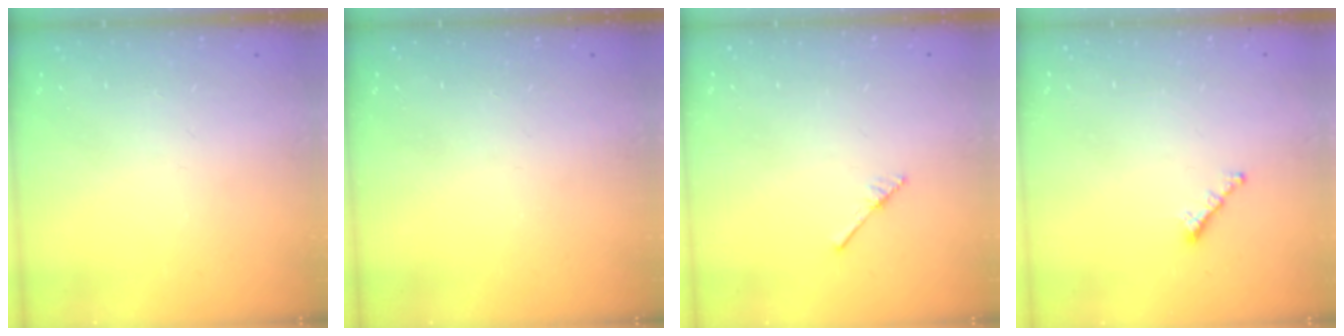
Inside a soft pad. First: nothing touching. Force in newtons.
{"total": 0.0}
{"total": 2.5, "press": 2.4, "slide": 0.3}
{"total": 1.6, "press": 1.5, "slide": 0.5}